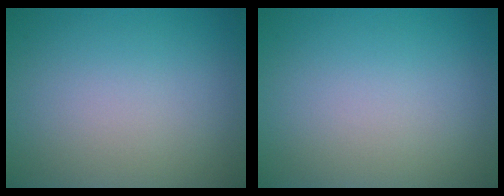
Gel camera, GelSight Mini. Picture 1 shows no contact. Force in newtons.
{"total": 0.0}